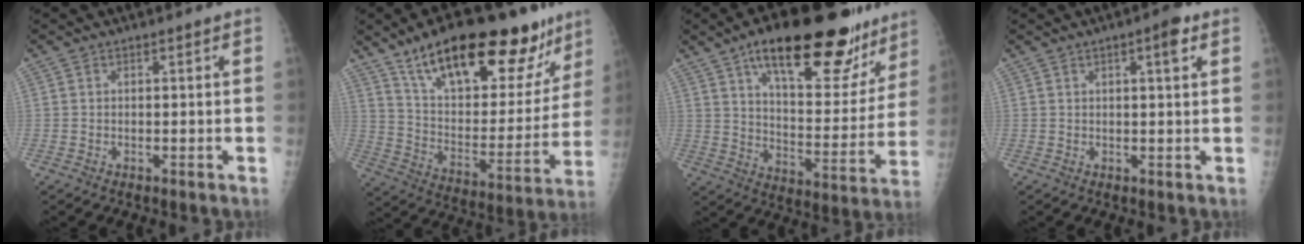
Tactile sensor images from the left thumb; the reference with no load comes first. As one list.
[{"total": 28.8, "force": [19.0, 11.0, 18.7], "torque": [-0.240, -0.055, 0.299]}, {"total": 26.7, "force": [17.5, 10.3, 17.3], "torque": [-0.204, -0.054, 0.261]}, {"total": 3.6, "force": [1.7, 0.8, 3.1], "torque": [-0.043, -0.003, 0.021]}]